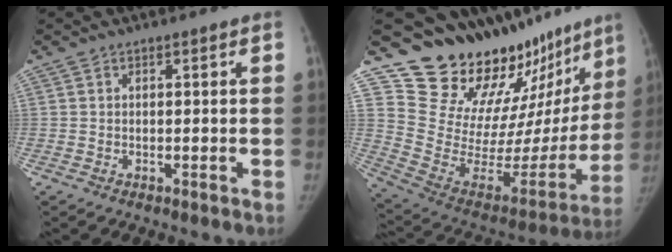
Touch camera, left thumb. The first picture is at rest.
{"total": 25.8, "force": [22.4, 8.8, 9.2], "torque": [-0.096, -0.181, 0.337]}